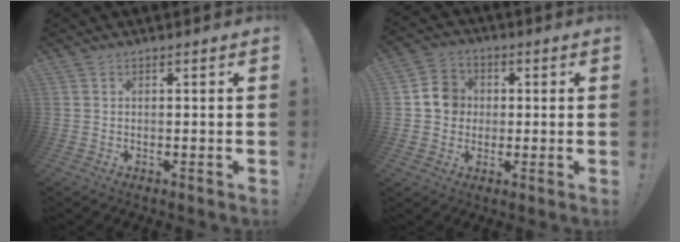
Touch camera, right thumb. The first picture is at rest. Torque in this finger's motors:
{"motor_torque": [0.06, 0.07, -0.05, 0.23, -0.10]}